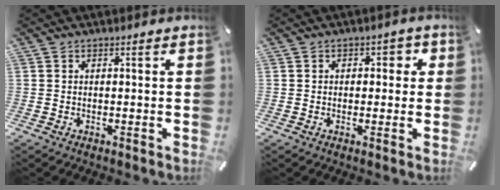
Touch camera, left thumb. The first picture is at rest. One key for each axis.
{"total": 2.6, "fx": -0.4, "fy": 2.1, "fz": 1.4, "tx": -0.013, "ty": 0.006, "tz": -0.018}